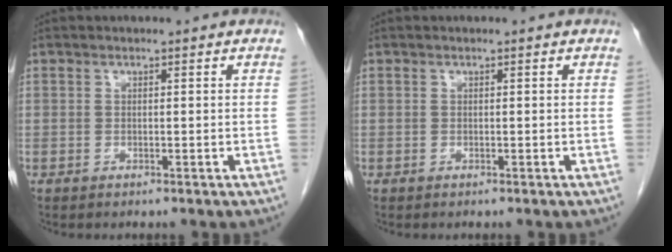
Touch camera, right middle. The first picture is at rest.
{"total": 0.0}